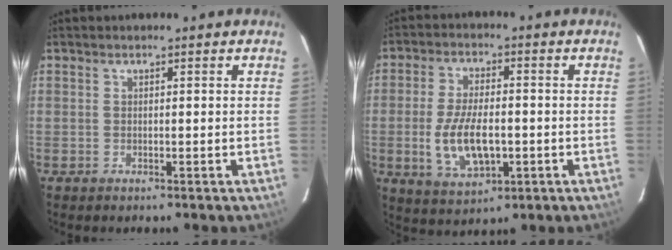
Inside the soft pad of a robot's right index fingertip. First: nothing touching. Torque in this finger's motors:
{"motor_torque": [0.72, -0.43, 0.57, 0.13]}